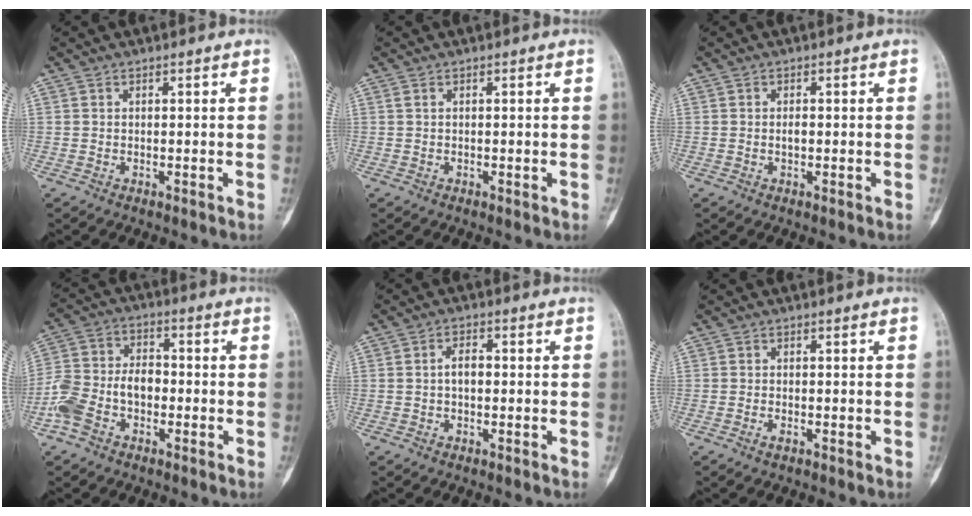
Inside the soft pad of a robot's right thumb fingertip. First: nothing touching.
{"total": 0.6, "force": [0.3, 0.2, 0.4], "torque": [-0.008, 0.002, 0.007]}
{"total": 1.1, "force": [0.0, 0.6, 0.9], "torque": [-0.013, 0.001, 0.000]}
{"total": 10.9, "force": [-3.3, 7.4, 7.3], "torque": [-0.145, 0.040, -0.070]}
{"total": 3.0, "force": [0.0, 1.8, 2.5], "torque": [-0.040, 0.012, -0.004]}
{"total": 0.9, "force": [-0.4, 0.5, 0.6], "torque": [-0.011, 0.001, -0.009]}